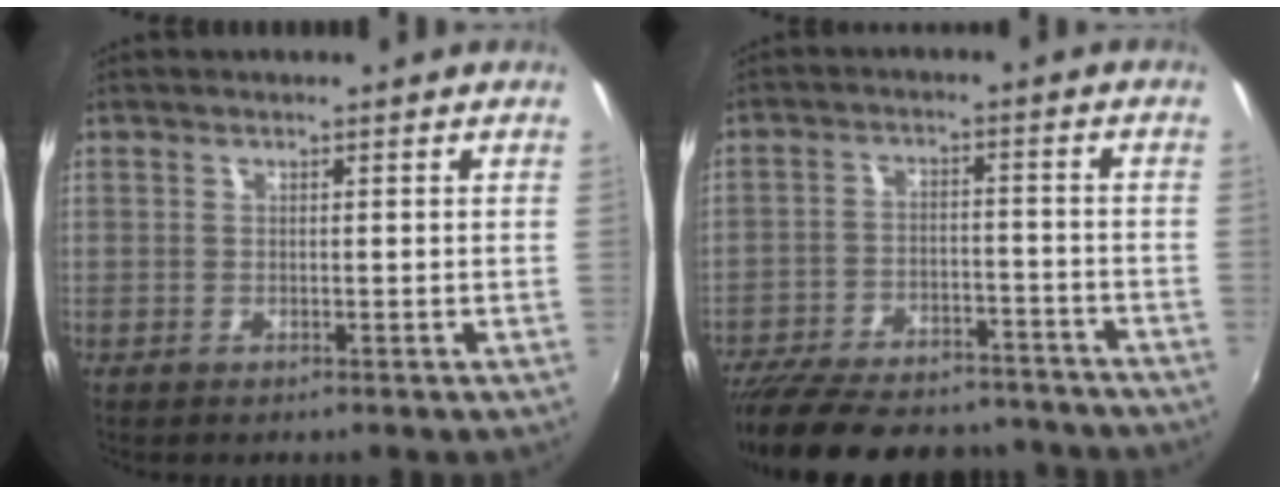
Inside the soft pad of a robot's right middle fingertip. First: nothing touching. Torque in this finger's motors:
{"motor_torque": [1.41, -0.73, 0.58, 0.21]}